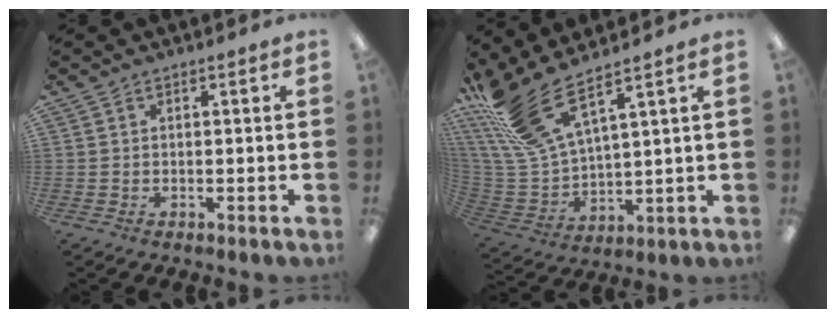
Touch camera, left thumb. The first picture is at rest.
{"total": 16.6, "force": [11.3, 5.2, 10.9], "torque": [-0.255, -0.064, 0.203]}